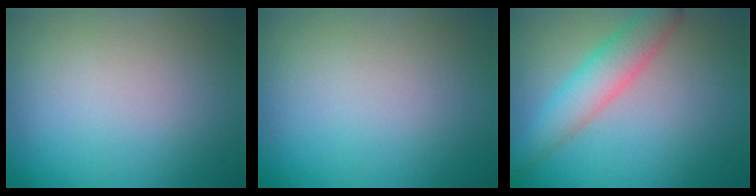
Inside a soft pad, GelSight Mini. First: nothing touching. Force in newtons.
{"total": 0.0}
{"total": 4.1, "press": 4.1, "slide": 0.1}